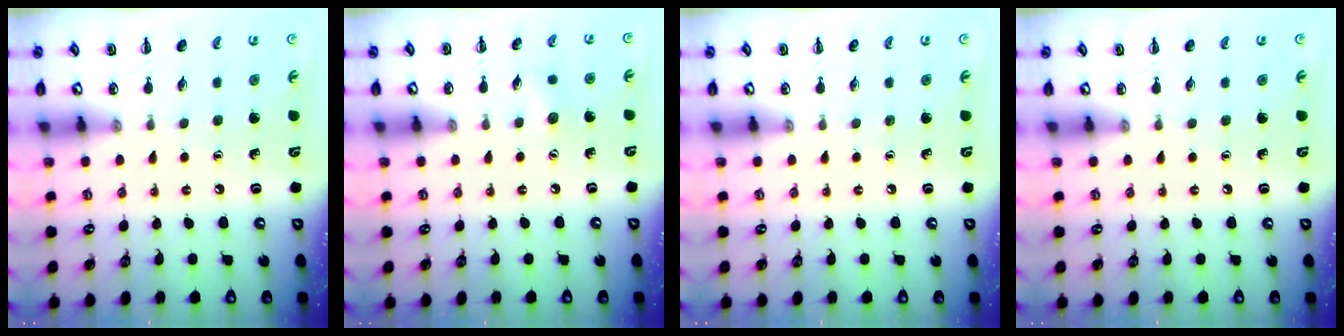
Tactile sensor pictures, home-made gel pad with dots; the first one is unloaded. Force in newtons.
{"total": 3.9, "press": 3.7, "slide": 1.0}
{"total": 0.0}
{"total": 0.0}